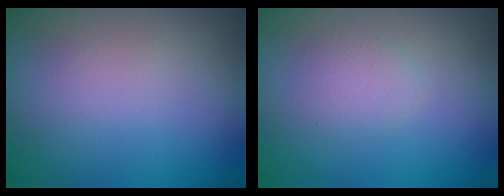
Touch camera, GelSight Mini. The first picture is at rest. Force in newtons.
{"total": 1.4, "press": 1.4, "slide": 0.0}